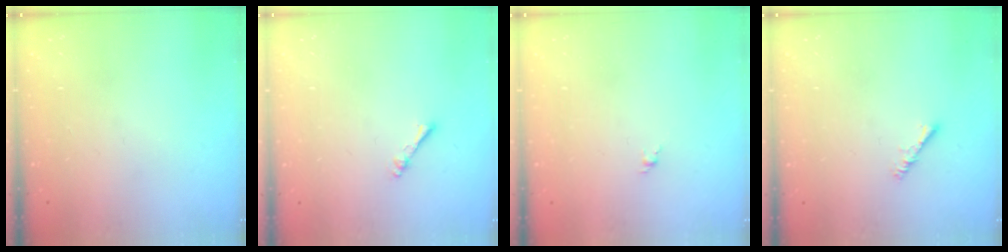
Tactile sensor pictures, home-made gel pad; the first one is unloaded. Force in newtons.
{"total": 1.1, "press": 1.1, "slide": 0.2}
{"total": 1.4, "press": 1.2, "slide": 0.6}
{"total": 2.3, "press": 2.3, "slide": 0.4}